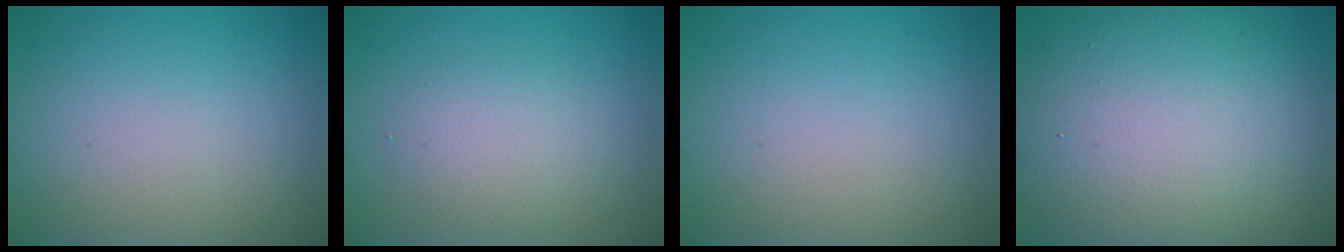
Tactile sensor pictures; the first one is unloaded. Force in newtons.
{"total": 2.3, "press": 2.3, "slide": 0.2}
{"total": 0.0}
{"total": 15.2, "press": 15.2, "slide": 1.1}